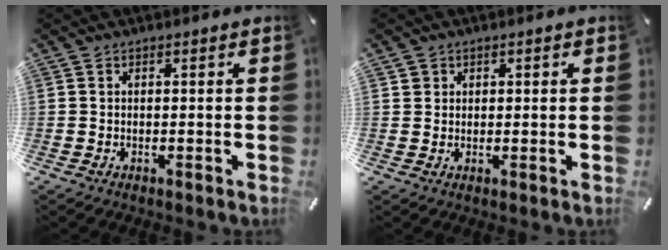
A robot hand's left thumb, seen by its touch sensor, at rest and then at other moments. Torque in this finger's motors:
{"motor_torque": [0.11, 0.14, 0.00, -0.19, 0.00]}